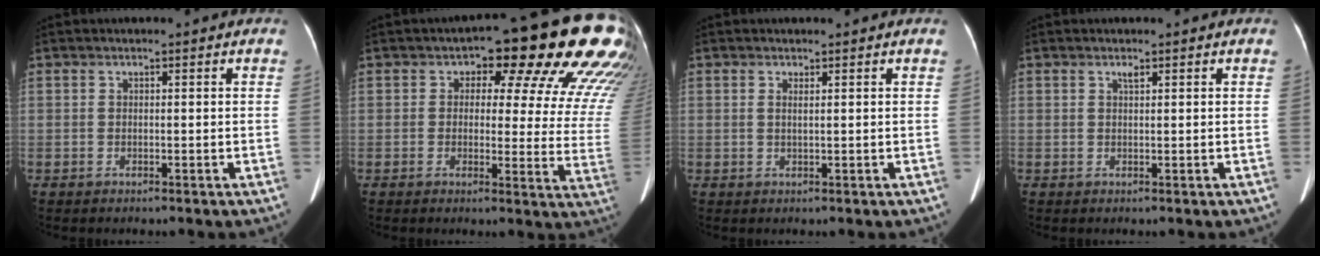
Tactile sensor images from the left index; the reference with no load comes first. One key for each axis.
{"total": 19.2, "fx": 11.5, "fy": 6.6, "fz": 13.8, "tx": -0.162, "ty": 0.004, "tz": 0.114}
{"total": 0.9, "fx": 0.4, "fy": 0.1, "fz": 0.8, "tx": -0.020, "ty": 0.001, "tz": 0.009}
{"total": 0.9, "fx": 0.6, "fy": 0.1, "fz": 0.7, "tx": -0.014, "ty": 0.002, "tz": 0.011}